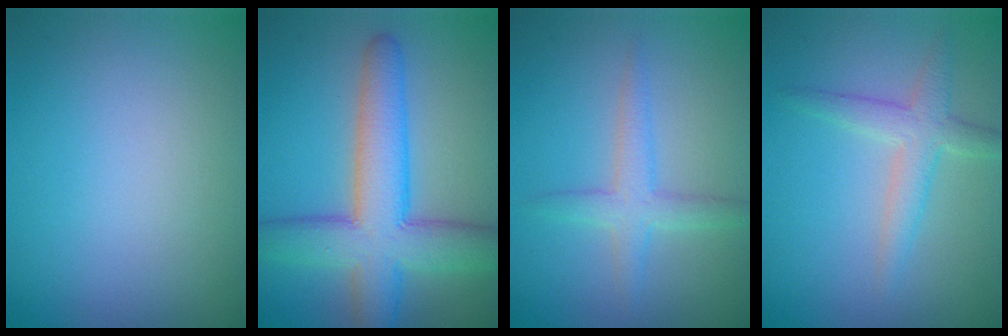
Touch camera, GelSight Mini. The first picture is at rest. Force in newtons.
{"total": 8.4, "press": 8.4, "slide": 0.2}
{"total": 2.7, "press": 2.7, "slide": 0.1}
{"total": 2.9, "press": 2.9, "slide": 0.1}